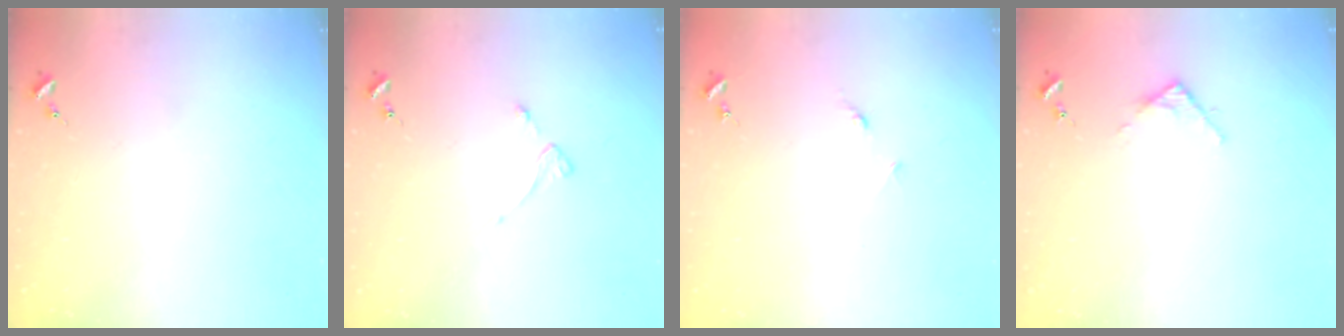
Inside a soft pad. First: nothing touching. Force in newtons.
{"total": 2.7, "press": 2.6, "slide": 0.5}
{"total": 3.4, "press": 3.4, "slide": 0.4}
{"total": 2.8, "press": 2.8, "slide": 0.4}